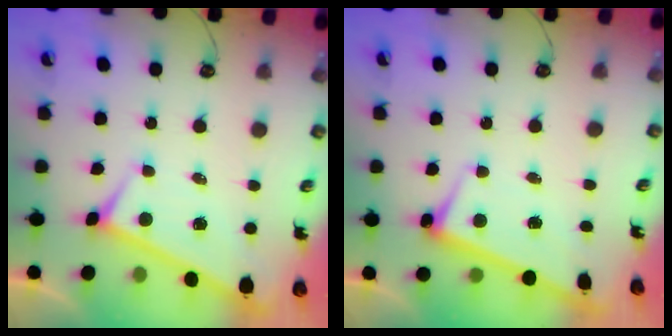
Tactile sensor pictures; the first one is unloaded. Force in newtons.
{"total": 2.8, "press": 2.7, "slide": 0.4}